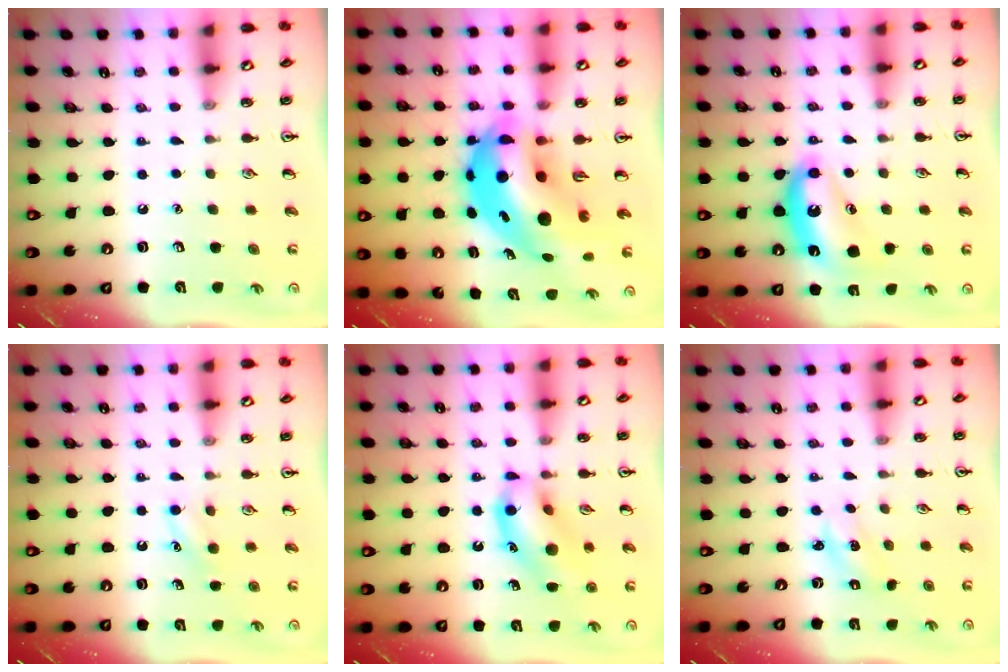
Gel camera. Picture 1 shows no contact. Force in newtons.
{"total": 16.0, "press": 15.4, "slide": 4.3}
{"total": 13.4, "press": 13.4, "slide": 0.9}
{"total": 4.4, "press": 4.2, "slide": 1.3}
{"total": 14.5, "press": 14.1, "slide": 3.2}
{"total": 2.3, "press": 2.2, "slide": 0.4}